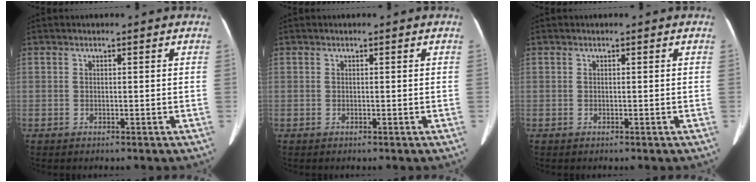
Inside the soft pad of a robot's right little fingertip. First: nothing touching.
{"total": 0.0}
{"total": 0.0}